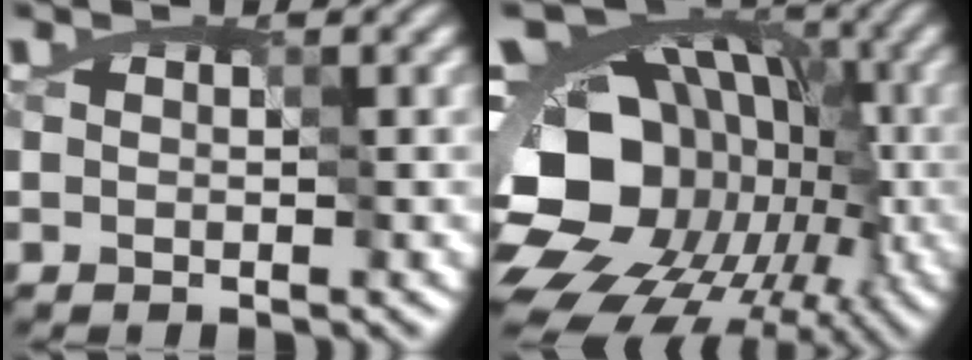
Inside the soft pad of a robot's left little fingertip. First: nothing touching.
{"total": 18.5, "force": [-5.3, 14.5, 10.3], "torque": [-0.174, 0.017, -0.106]}